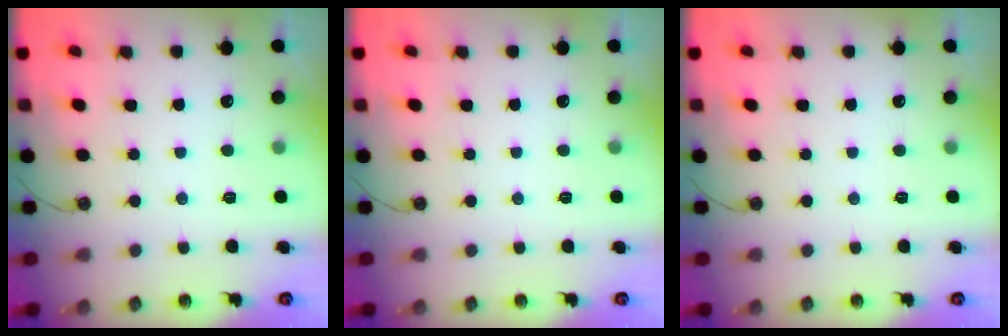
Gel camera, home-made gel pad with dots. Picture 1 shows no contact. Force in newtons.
{"total": 0.0}
{"total": 0.0}